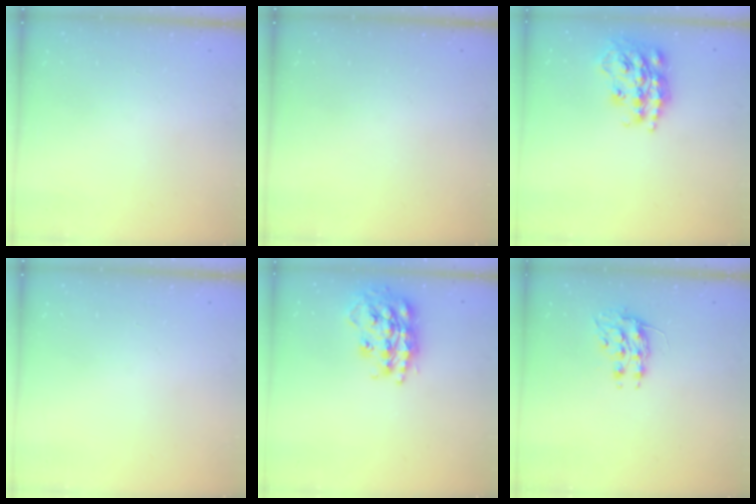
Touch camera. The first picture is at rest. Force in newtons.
{"total": 0.0}
{"total": 19.2, "press": 19.2, "slide": 1.3}
{"total": 0.0}
{"total": 19.5, "press": 19.5, "slide": 1.8}
{"total": 8.1, "press": 8.1, "slide": 0.7}